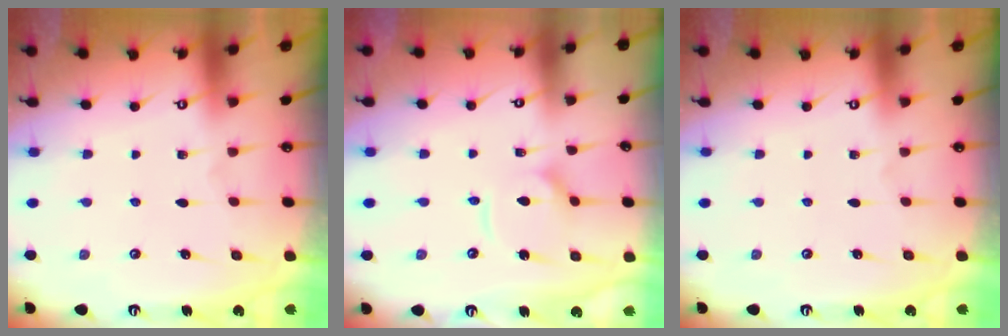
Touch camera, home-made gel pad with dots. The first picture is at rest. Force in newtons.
{"total": 8.4, "press": 8.3, "slide": 0.9}
{"total": 0.0}